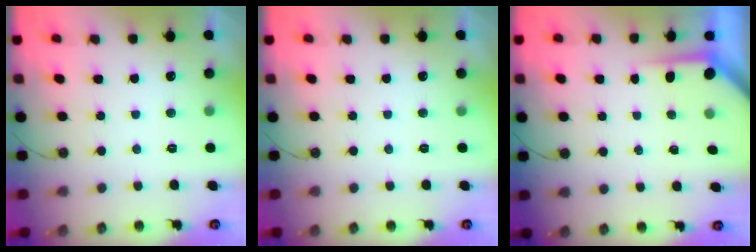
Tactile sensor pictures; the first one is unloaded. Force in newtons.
{"total": 0.0}
{"total": 3.6, "press": 3.6, "slide": 0.3}